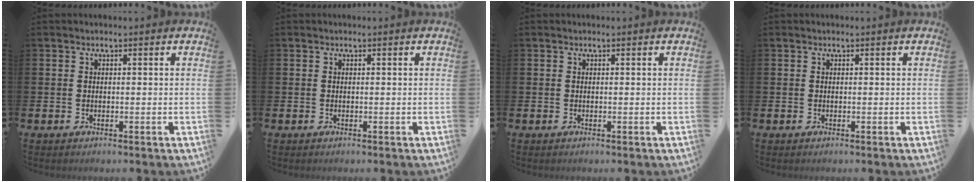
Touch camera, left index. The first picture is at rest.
{"total": 0.0}
{"total": 0.0}
{"total": 0.0}